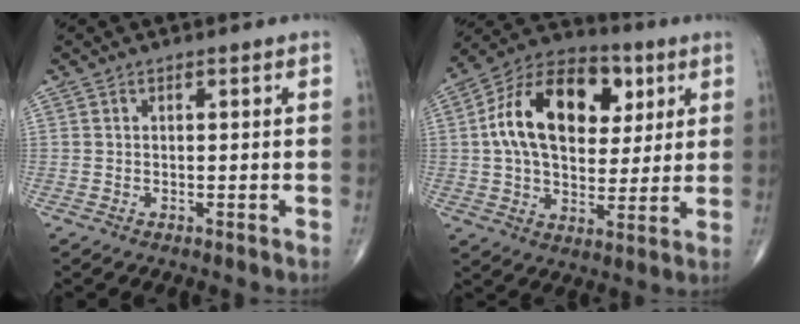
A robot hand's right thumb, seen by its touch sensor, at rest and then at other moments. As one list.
[{"total": 20.4, "force": [4.9, 13.0, 15.0], "torque": [-0.226, 0.009, 0.074]}]